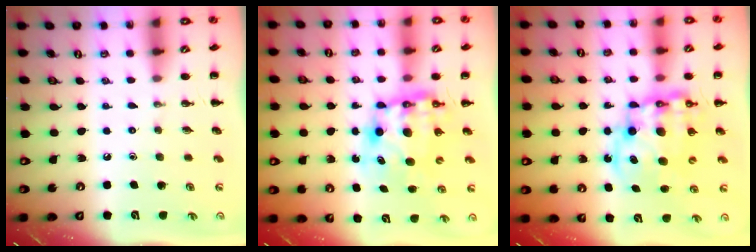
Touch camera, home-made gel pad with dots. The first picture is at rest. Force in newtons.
{"total": 8.9, "press": 8.6, "slide": 2.2}
{"total": 12.7, "press": 12.2, "slide": 3.3}